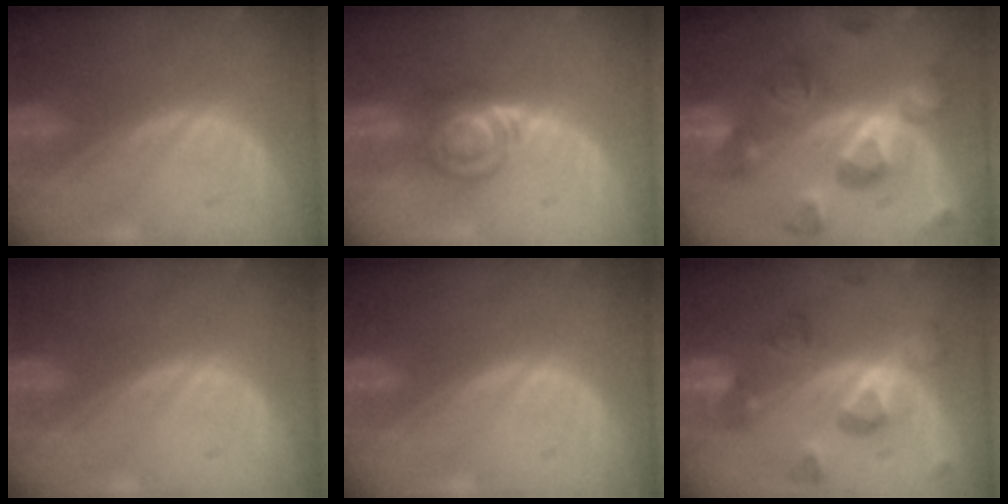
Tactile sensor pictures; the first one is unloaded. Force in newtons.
{"total": 6.5, "press": 5.5, "slide": 3.4}
{"total": 11.3, "press": 11.2, "slide": 1.0}
{"total": 0.0}
{"total": 0.0}
{"total": 8.2, "press": 8.2, "slide": 0.3}